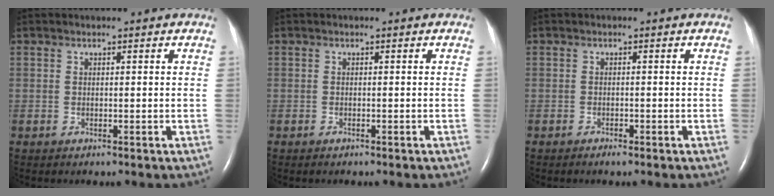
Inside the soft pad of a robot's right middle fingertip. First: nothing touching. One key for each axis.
{"total": 0.6, "fx": -0.5, "fy": 0.2, "fz": 0.3, "tx": -0.013, "ty": -0.001, "tz": -0.006}
{"total": 1.0, "fx": -0.8, "fy": 0.1, "fz": 0.5, "tx": -0.015, "ty": -0.001, "tz": -0.011}